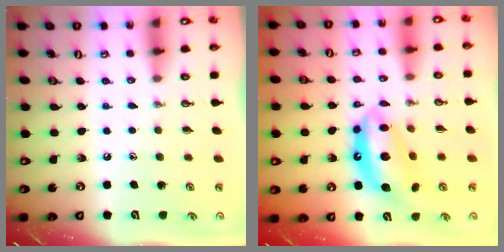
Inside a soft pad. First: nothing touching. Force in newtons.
{"total": 13.1, "press": 13.1, "slide": 0.9}